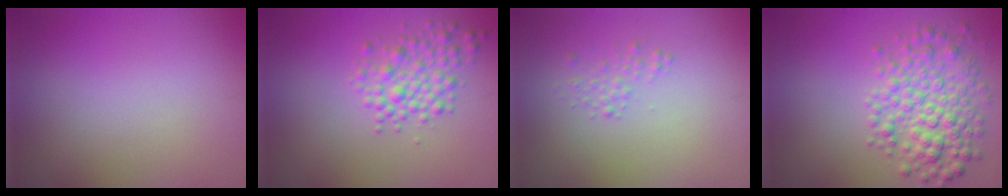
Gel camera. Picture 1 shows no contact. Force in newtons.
{"total": 3.0, "press": 3.0, "slide": 0.1}
{"total": 0.9, "press": 0.9, "slide": 0.0}
{"total": 4.8, "press": 4.8, "slide": 0.1}